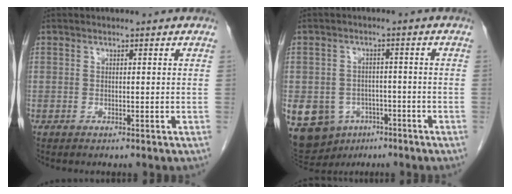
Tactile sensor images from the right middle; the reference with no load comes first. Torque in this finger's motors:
{"motor_torque": [0.84, -0.77, 0.30, 0.10]}